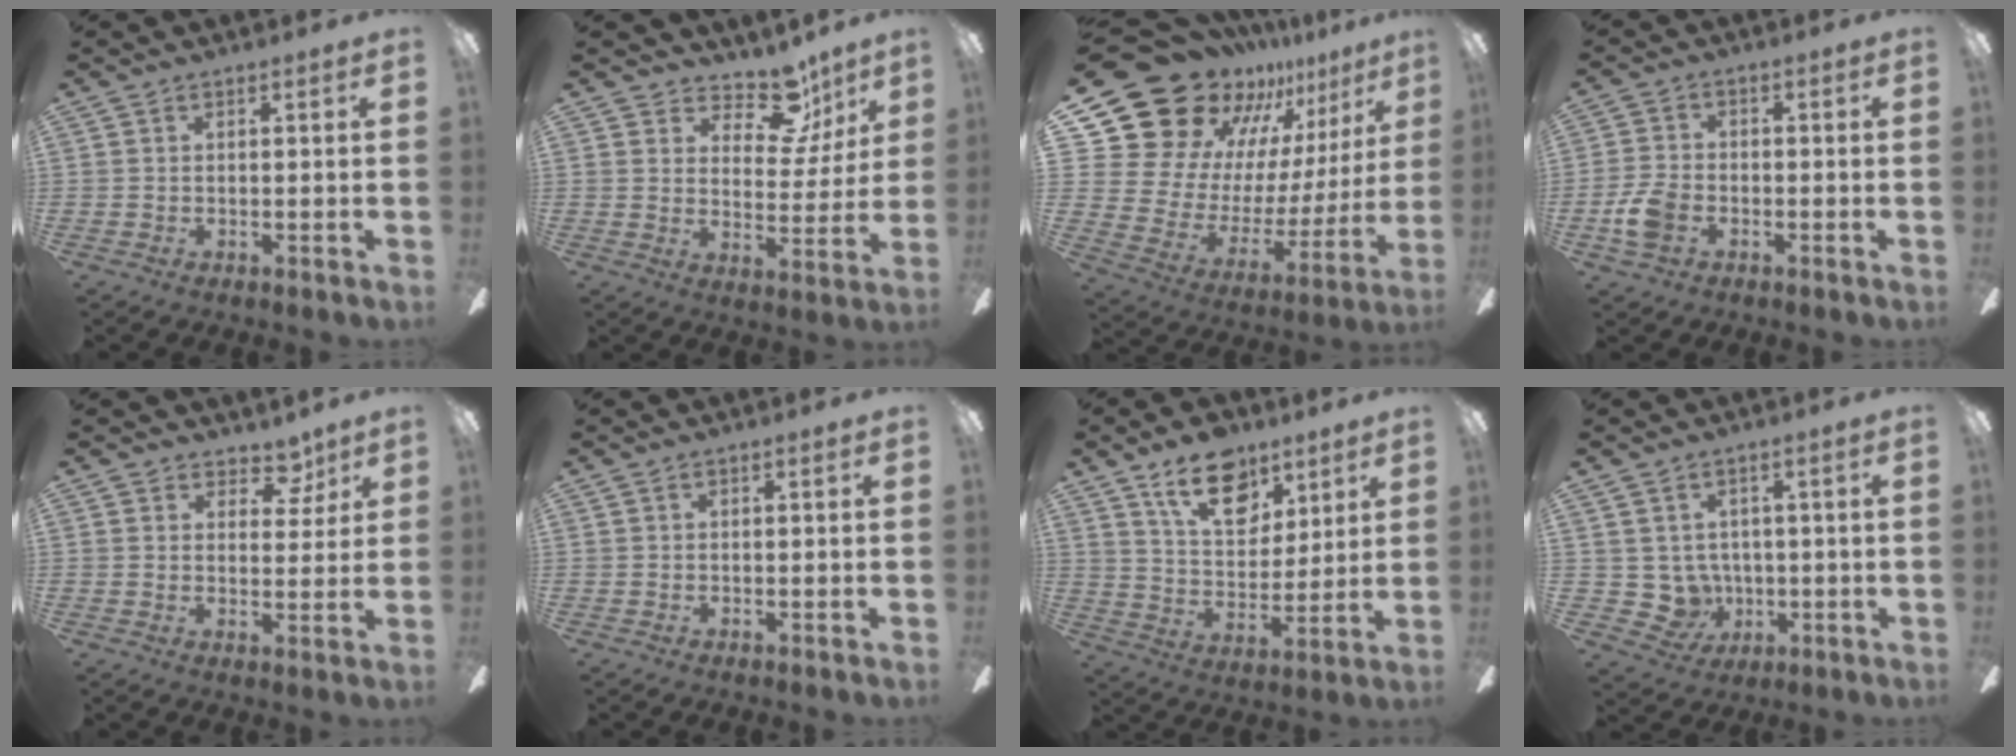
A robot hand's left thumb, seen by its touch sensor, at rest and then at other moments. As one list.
[{"total": 12.1, "force": [8.7, 6.5, 5.3], "torque": [-0.074, -0.060, 0.156]}, {"total": 24.1, "force": [18.8, 12.8, 8.2], "torque": [-0.144, -0.154, 0.369]}, {"total": 7.1, "force": [-2.6, 4.9, 4.3], "torque": [-0.099, 0.013, -0.049]}, {"total": 6.0, "force": [4.4, 3.8, 1.6], "torque": [-0.017, -0.022, 0.079]}, {"total": 0.0}, {"total": 15.7, "force": [9.8, 9.2, 8.0], "torque": [-0.112, -0.045, 0.176]}, {"total": 6.2, "force": [1.3, 5.9, 1.0], "torque": [-0.045, -0.017, 0.029]}]